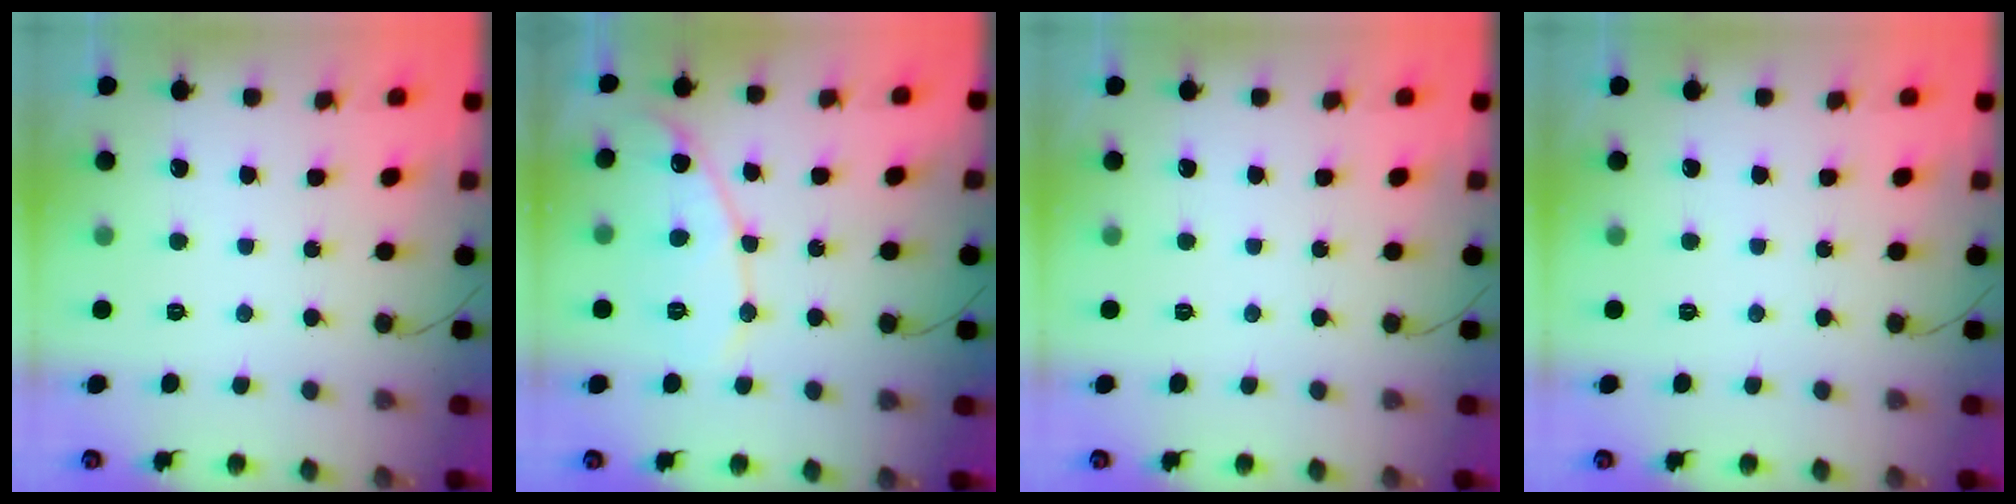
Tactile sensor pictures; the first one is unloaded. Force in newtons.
{"total": 10.4, "press": 10.3, "slide": 0.8}
{"total": 0.0}
{"total": 0.0}